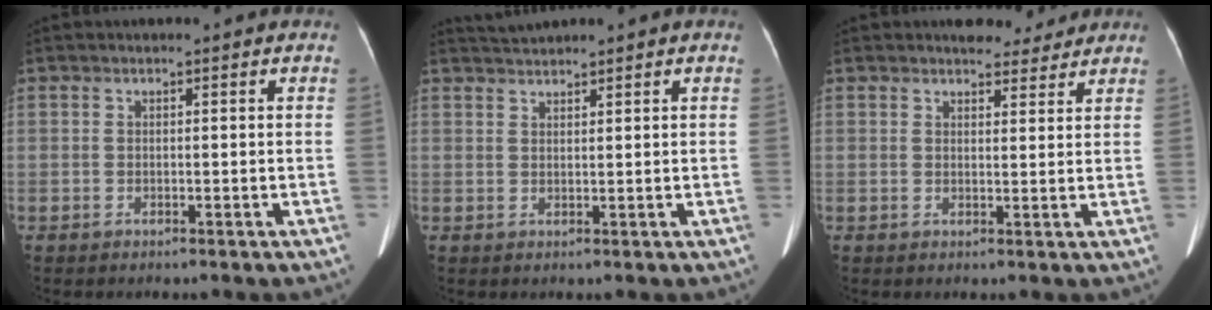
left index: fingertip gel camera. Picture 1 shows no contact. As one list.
[{"total": 2.2, "force": [2.1, -0.3, 0.2], "torque": [-0.010, 0.016, 0.047]}, {"total": 4.7, "force": [4.3, 1.7, 1.0], "torque": [-0.010, 0.006, 0.056]}]